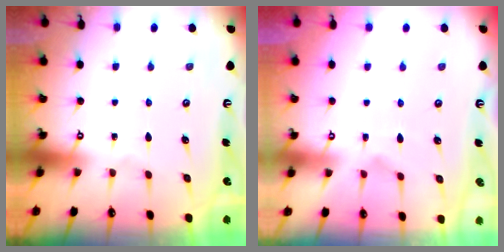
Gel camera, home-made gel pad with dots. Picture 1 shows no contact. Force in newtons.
{"total": 1.4, "press": 0.7, "slide": 1.2}